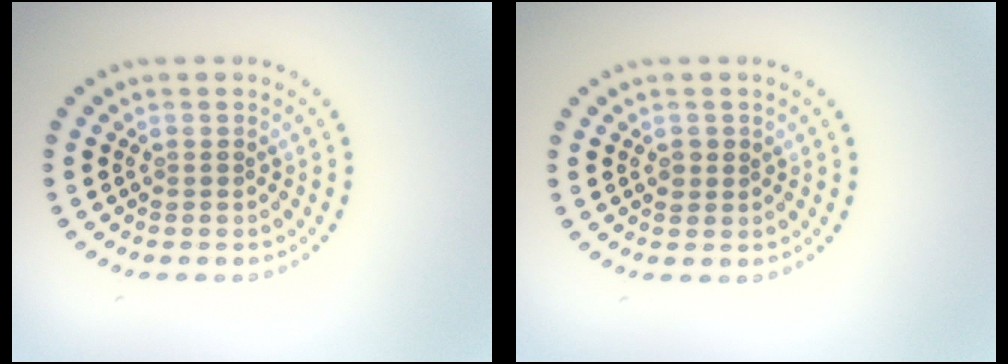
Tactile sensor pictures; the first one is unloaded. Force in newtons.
{"total": 0.9, "press": 0.9, "slide": 0.3}